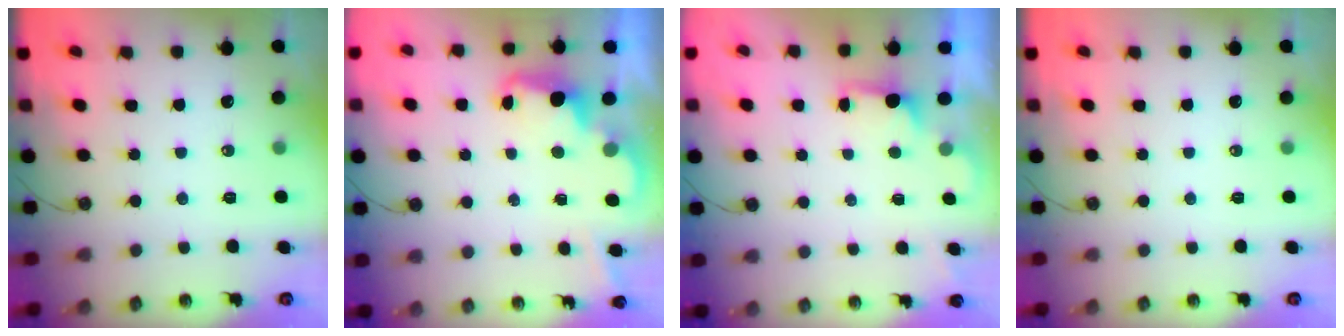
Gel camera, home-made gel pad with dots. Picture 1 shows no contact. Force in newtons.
{"total": 2.5, "press": 2.4, "slide": 0.6}
{"total": 0.9, "press": 0.4, "slide": 0.8}
{"total": 0.0}